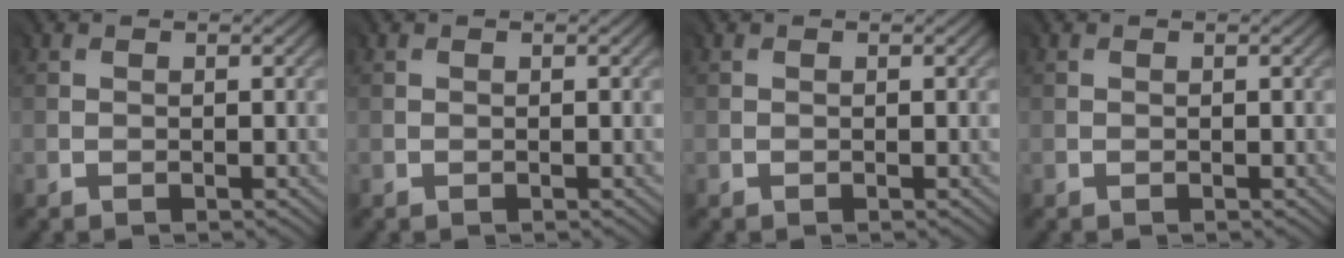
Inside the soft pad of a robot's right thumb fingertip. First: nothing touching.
{"total": 0.0}
{"total": 0.0}
{"total": 0.0}